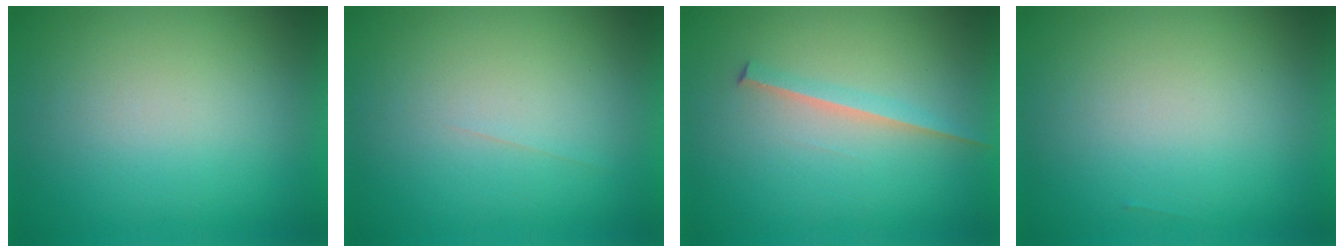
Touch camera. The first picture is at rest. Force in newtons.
{"total": 1.5}
{"total": 1.8}
{"total": 1.2}